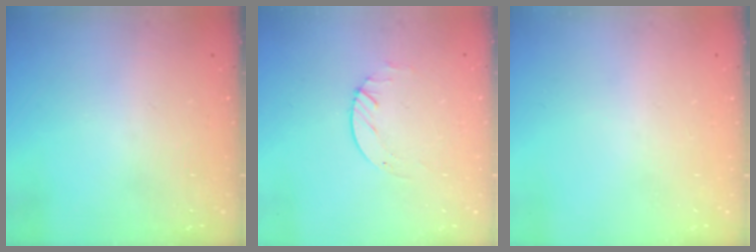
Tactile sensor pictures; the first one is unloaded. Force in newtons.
{"total": 1.7, "press": 1.7, "slide": 0.2}
{"total": 0.0}